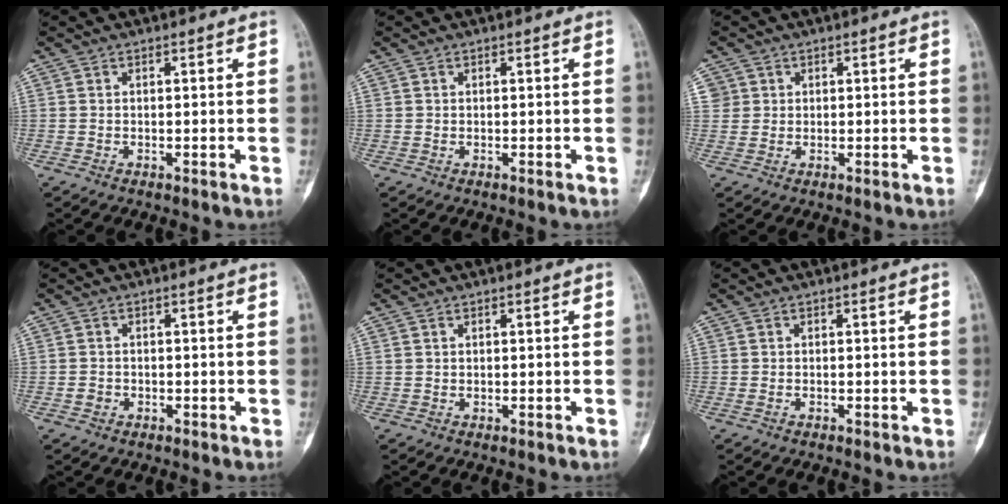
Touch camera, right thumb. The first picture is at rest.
{"total": 0.0}
{"total": 2.4, "force": [0.9, 2.2, 0.0], "torque": [0.023, -0.001, 0.010]}
{"total": 1.5, "force": [-0.5, 1.3, 0.5], "torque": [0.001, 0.006, -0.008]}
{"total": 0.0}
{"total": 0.0}